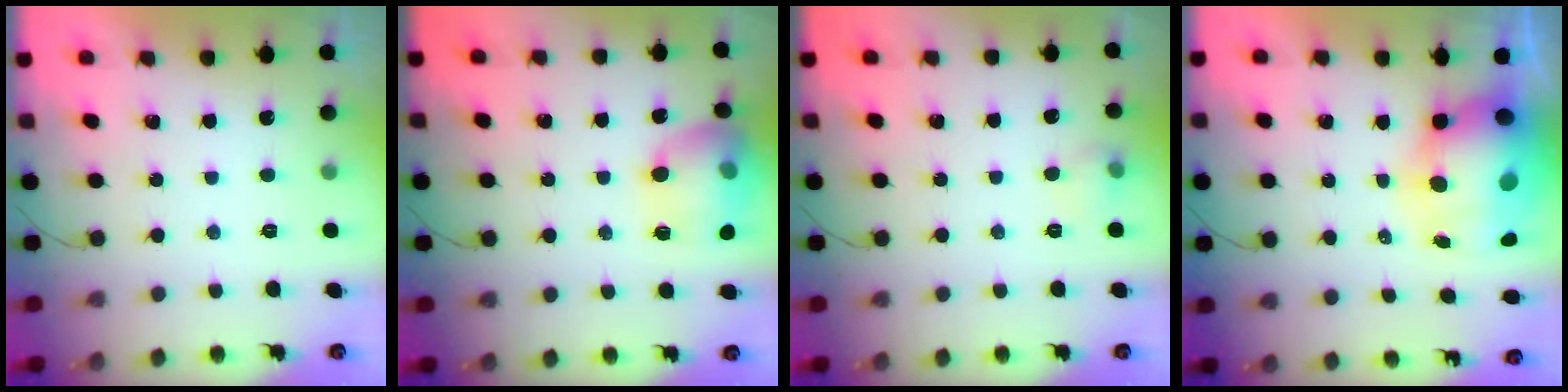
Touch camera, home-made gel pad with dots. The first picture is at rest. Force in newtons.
{"total": 15.6, "press": 15.5, "slide": 1.2}
{"total": 5.8, "press": 5.6, "slide": 1.4}
{"total": 17.8, "press": 17.2, "slide": 4.5}